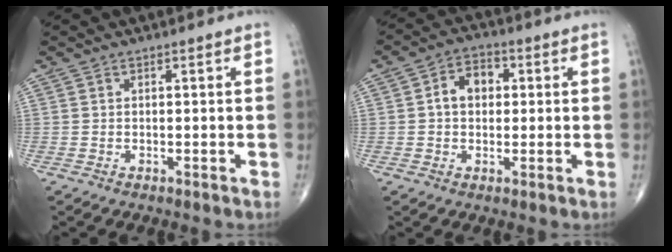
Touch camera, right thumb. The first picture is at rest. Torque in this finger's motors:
{"motor_torque": [0.59, 1.41, 0.26, -0.06, 0.02]}